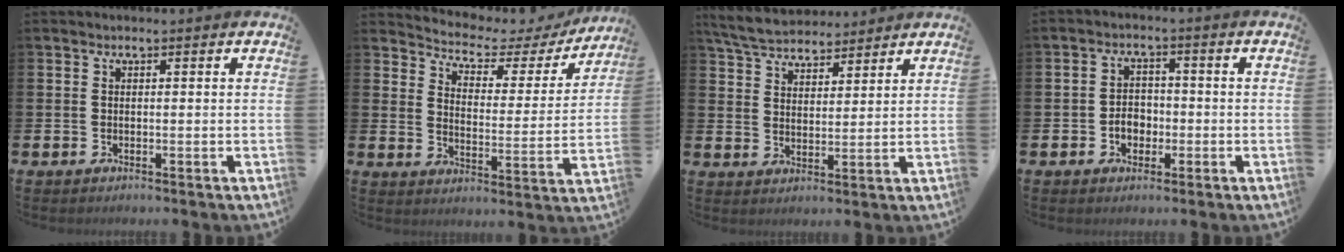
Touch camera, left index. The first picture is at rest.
{"total": 4.3, "force": [3.8, 1.8, 0.9], "torque": [-0.047, -0.030, 0.055]}
{"total": 5.9, "force": [5.7, 1.4, 0.9], "torque": [-0.045, -0.020, 0.105]}
{"total": 3.0, "force": [-0.9, 2.4, 1.6], "torque": [-0.016, -0.003, -0.025]}